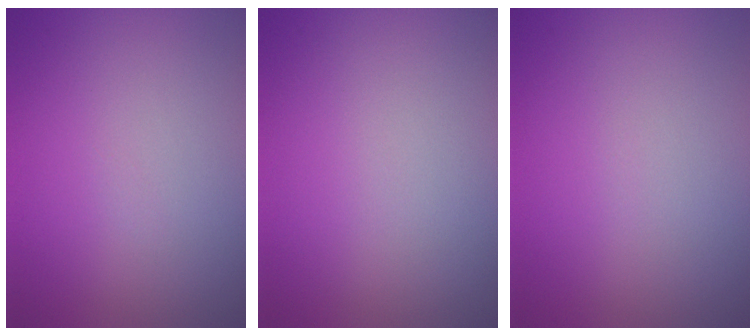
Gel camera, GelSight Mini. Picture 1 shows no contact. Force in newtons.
{"total": 0.0}
{"total": 0.0}